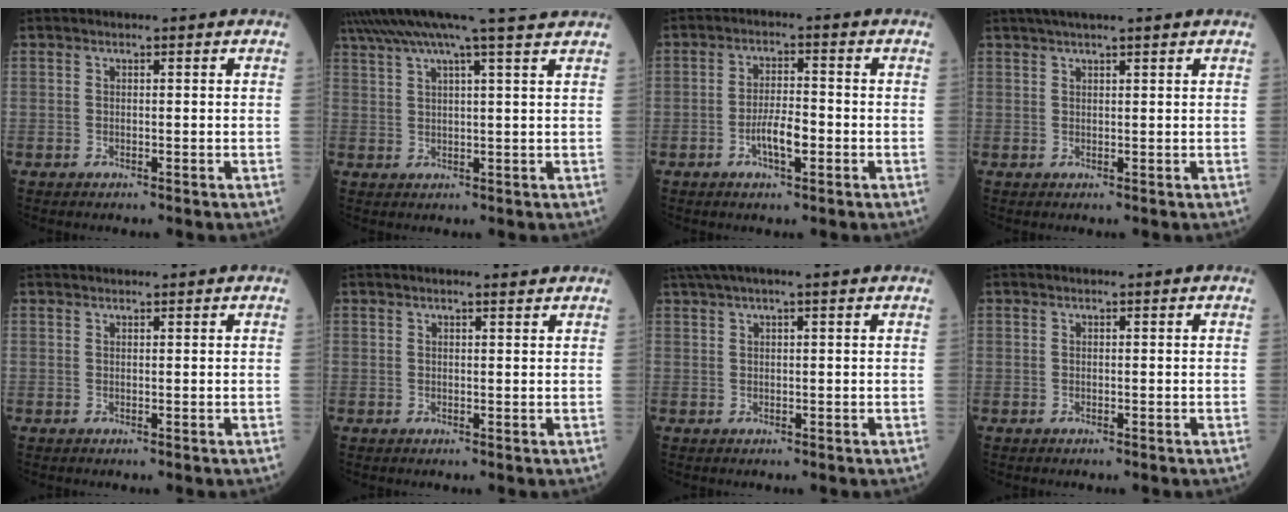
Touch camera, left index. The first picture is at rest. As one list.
[{"total": 13.5, "force": [11.3, -1.6, 7.2], "torque": [-0.128, 0.018, 0.151]}, {"total": 4.6, "force": [-1.8, 1.2, 4.0], "torque": [-0.077, 0.003, -0.035]}, {"total": 6.2, "force": [5.1, 0.0, 3.5], "torque": [-0.052, 0.036, 0.076]}, {"total": 2.3, "force": [2.2, 0.1, 0.7], "torque": [-0.006, 0.026, 0.035]}, {"total": 1.7, "force": [1.6, 0.1, 0.6], "torque": [-0.009, 0.009, 0.020]}, {"total": 6.2, "force": [4.9, -0.5, 3.7], "torque": [-0.061, 0.040, 0.076]}, {"total": 0.0}]